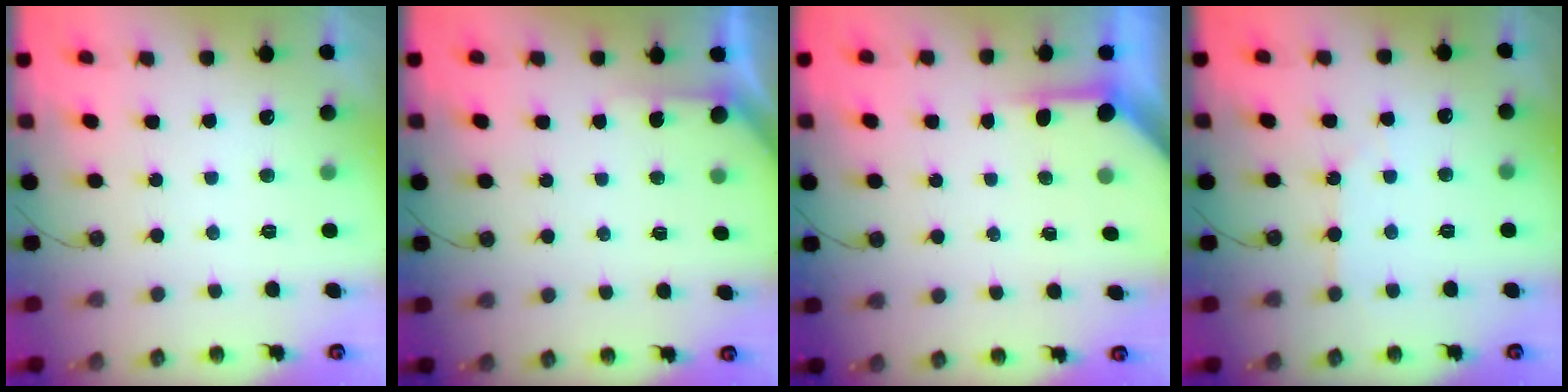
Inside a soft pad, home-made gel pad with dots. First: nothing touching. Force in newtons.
{"total": 2.5, "press": 2.5, "slide": 0.3}
{"total": 4.0, "press": 4.0, "slide": 0.3}
{"total": 4.5, "press": 4.4, "slide": 0.7}